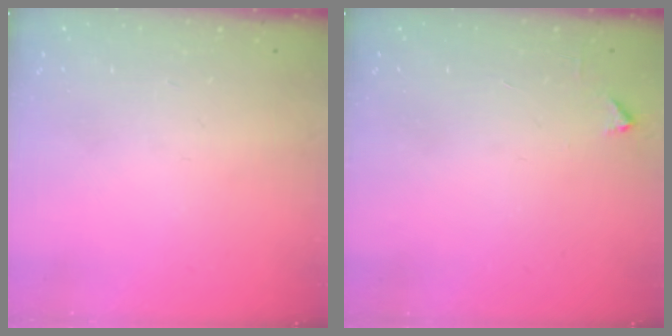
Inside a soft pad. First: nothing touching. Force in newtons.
{"total": 2.1, "press": 2.1, "slide": 0.3}